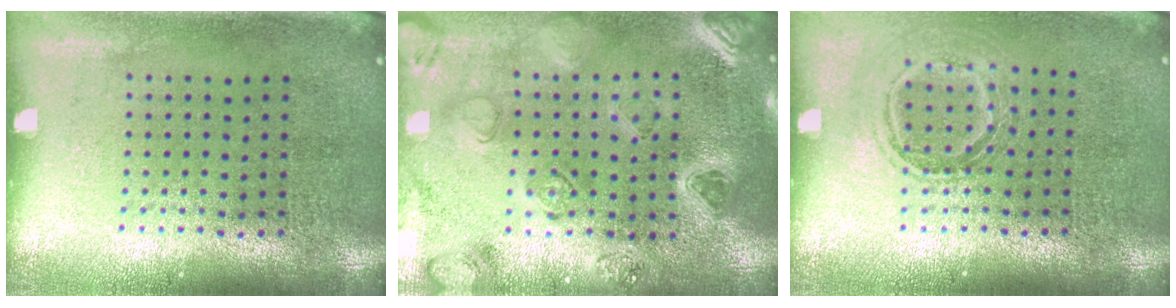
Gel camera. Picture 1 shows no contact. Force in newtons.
{"total": 1.8, "press": 1.7, "slide": 0.2}
{"total": 1.3, "press": 1.1, "slide": 0.7}